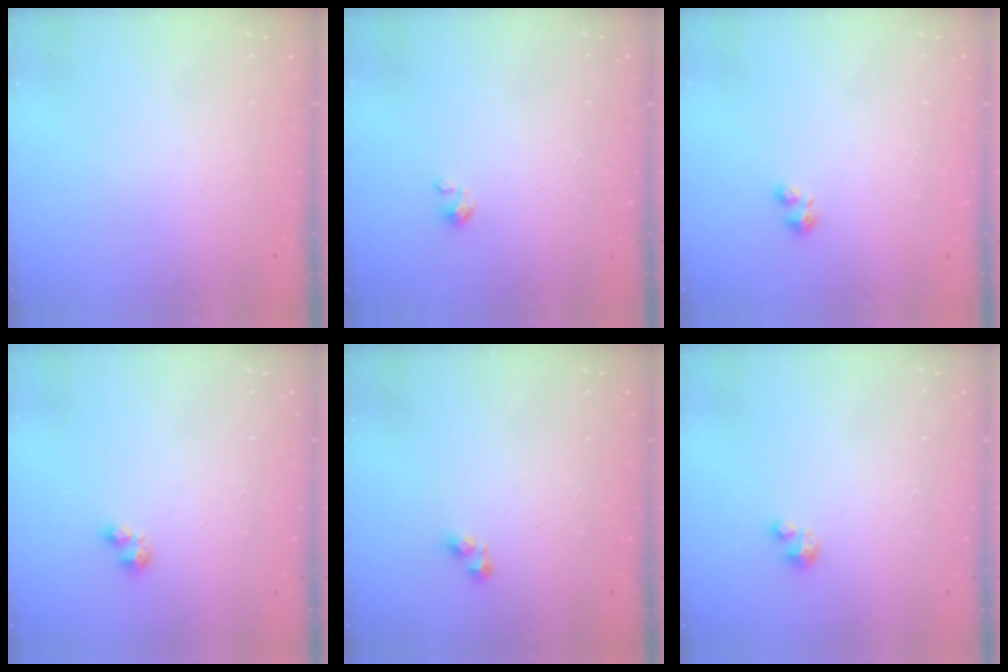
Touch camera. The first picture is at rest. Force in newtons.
{"total": 0.0}
{"total": 2.2, "press": 2.2, "slide": 0.4}
{"total": 3.0, "press": 3.0, "slide": 0.4}
{"total": 3.6, "press": 3.6, "slide": 0.5}
{"total": 2.0, "press": 2.0, "slide": 0.2}